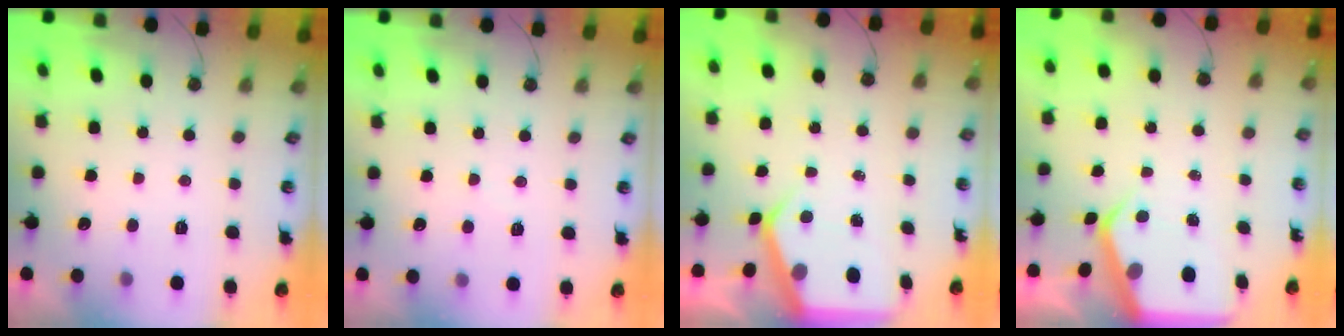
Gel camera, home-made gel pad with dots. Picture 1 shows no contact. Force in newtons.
{"total": 2.1, "press": 2.1, "slide": 0.3}
{"total": 5.9, "press": 5.9, "slide": 0.7}
{"total": 5.2, "press": 5.2, "slide": 0.3}